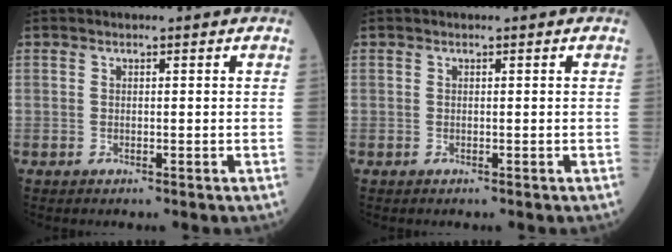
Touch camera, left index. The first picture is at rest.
{"total": 0.0}